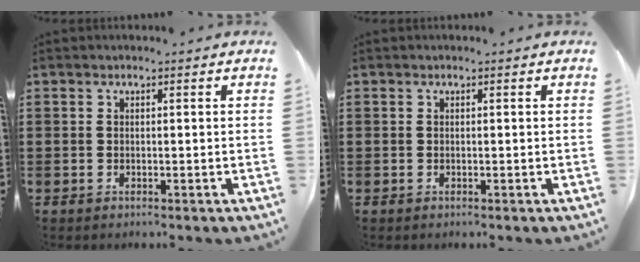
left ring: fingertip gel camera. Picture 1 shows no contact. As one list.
[{"total": 0.0}]